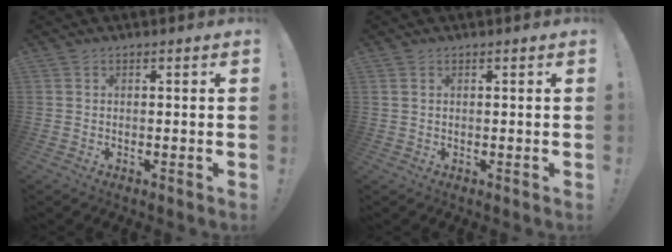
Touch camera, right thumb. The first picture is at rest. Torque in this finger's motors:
{"motor_torque": [-0.19, -0.17, 0.21, -0.10, 0.08]}